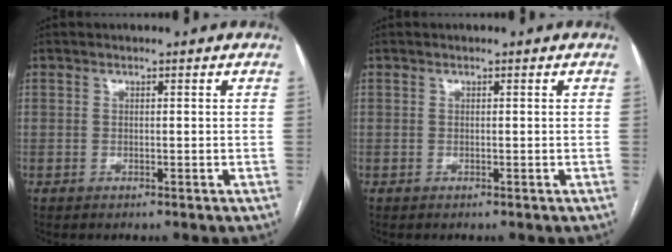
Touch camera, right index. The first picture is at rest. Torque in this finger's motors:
{"motor_torque": [0.01, 0.00, 0.03, 0.01]}